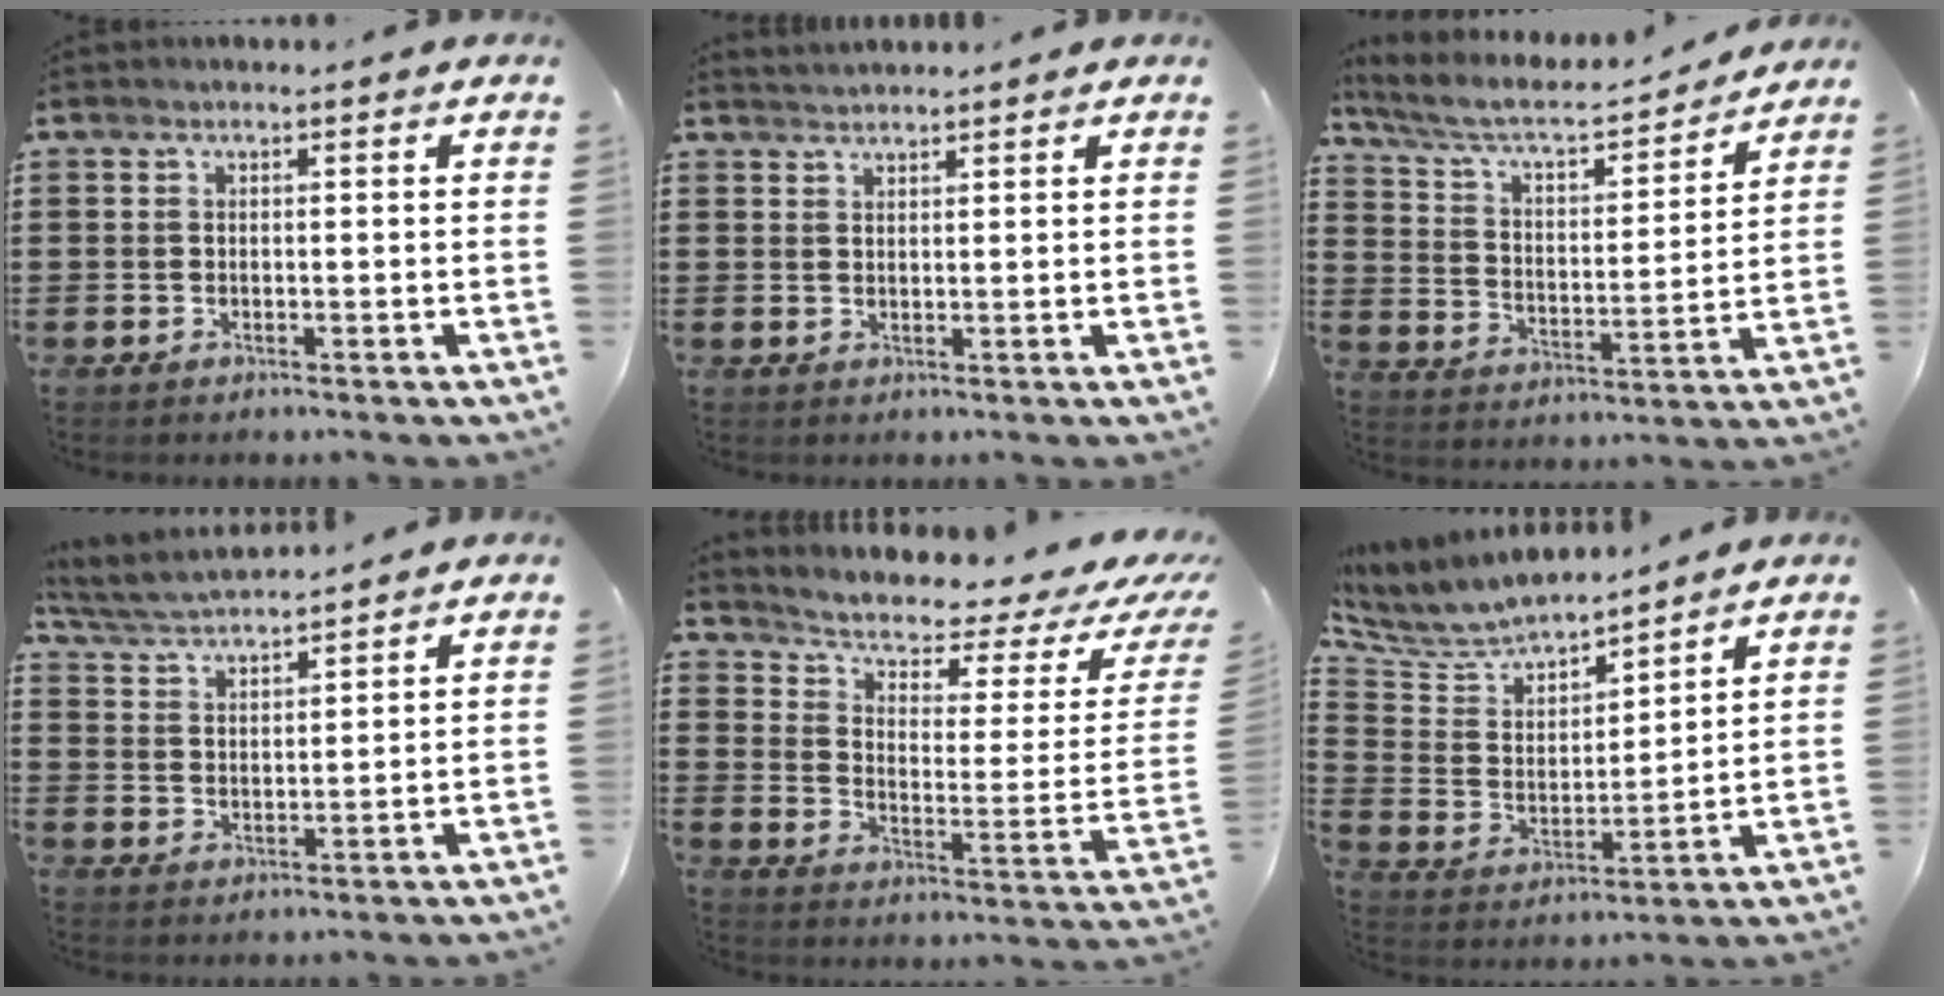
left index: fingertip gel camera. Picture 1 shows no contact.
{"total": 1.4, "force": [1.4, 0.0, 0.0], "torque": [-0.003, 0.002, 0.029]}
{"total": 5.8, "force": [4.9, 1.3, 2.9], "torque": [-0.077, -0.030, 0.075]}
{"total": 4.5, "force": [4.4, 0.1, 1.0], "torque": [-0.037, -0.021, 0.076]}
{"total": 4.1, "force": [2.7, 1.6, 2.6], "torque": [-0.067, -0.021, 0.039]}
{"total": 6.4, "force": [6.1, 1.5, 0.9], "torque": [-0.058, -0.047, 0.103]}